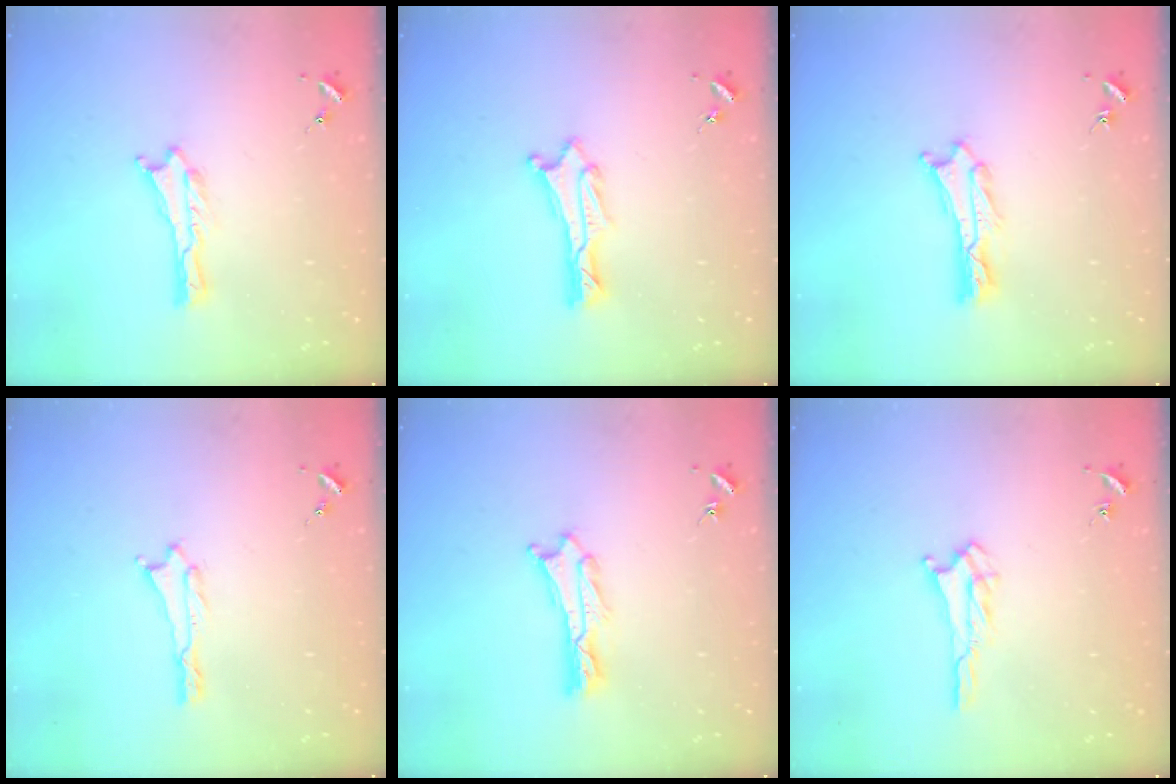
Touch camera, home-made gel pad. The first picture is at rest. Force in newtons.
{"total": 0.9, "press": 0.8, "slide": 0.1}
{"total": 1.1, "press": 1.1, "slide": 0.2}
{"total": 0.0}
{"total": 1.1, "press": 1.1, "slide": 0.2}
{"total": 1.7, "press": 1.7, "slide": 0.2}